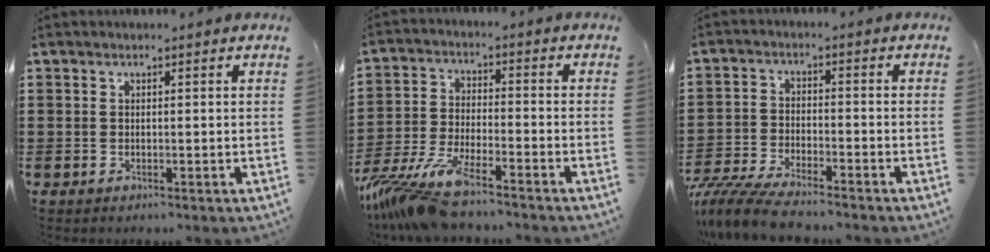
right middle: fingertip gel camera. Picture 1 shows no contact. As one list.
[{"total": 9.5, "force": [-8.1, 1.0, 4.8], "torque": [-0.120, -0.007, -0.163]}, {"total": 6.3, "force": [-5.9, 0.5, 2.2], "torque": [-0.057, -0.007, -0.117]}]